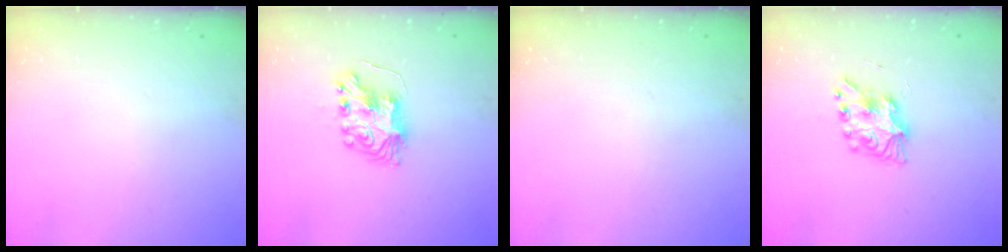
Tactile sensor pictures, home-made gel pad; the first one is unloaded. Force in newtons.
{"total": 8.4, "press": 8.4, "slide": 0.6}
{"total": 0.0}
{"total": 8.3, "press": 8.2, "slide": 0.2}